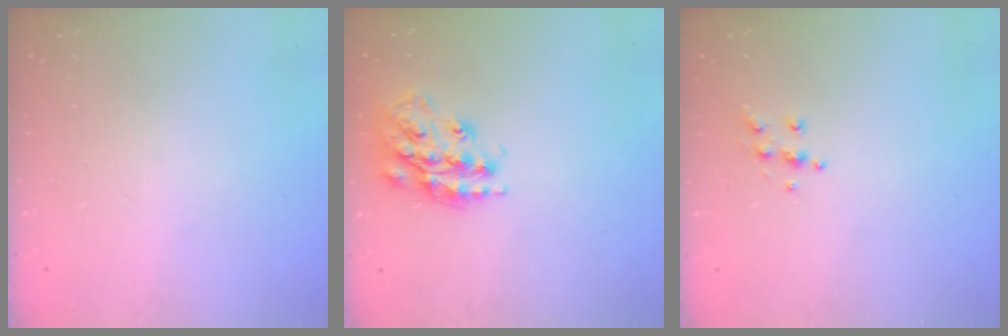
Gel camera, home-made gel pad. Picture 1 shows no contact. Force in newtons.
{"total": 19.7, "press": 19.6, "slide": 1.4}
{"total": 5.1, "press": 5.1, "slide": 0.5}